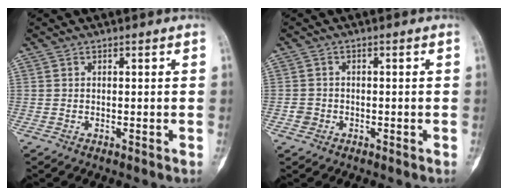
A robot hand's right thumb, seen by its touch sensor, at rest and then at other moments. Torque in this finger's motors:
{"motor_torque": [0.20, 0.06, -0.13, -0.05, -0.01]}